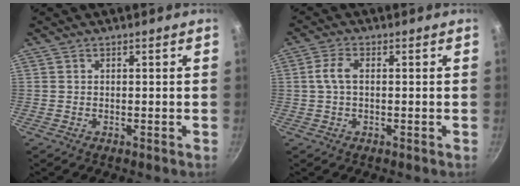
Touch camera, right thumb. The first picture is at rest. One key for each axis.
{"total": 3.8, "fx": 0.2, "fy": 1.8, "fz": 3.3, "tx": -0.078, "ty": 0.012, "tz": -0.001}